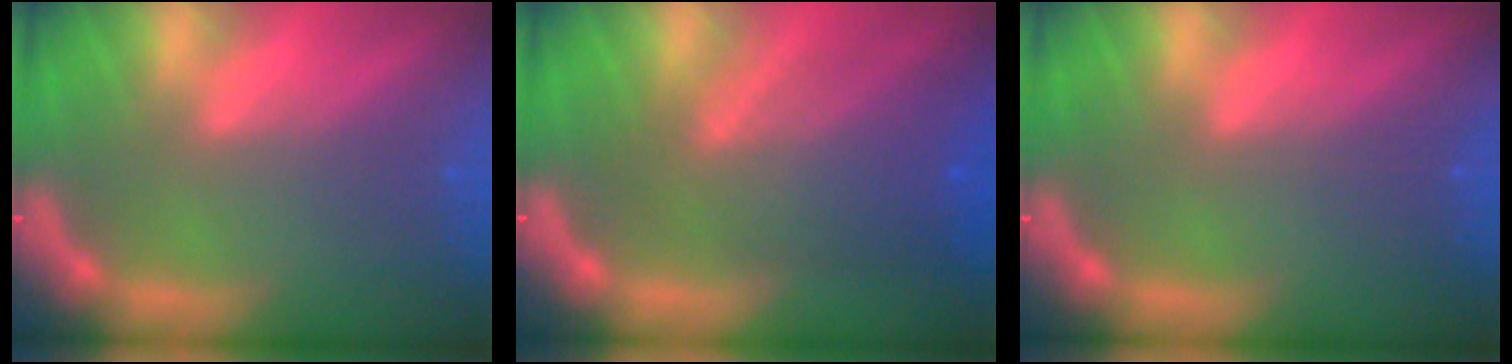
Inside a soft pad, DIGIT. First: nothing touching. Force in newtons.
{"total": 7.5}
{"total": 0.0}